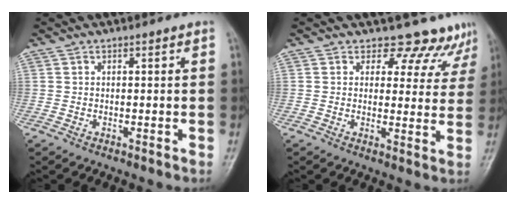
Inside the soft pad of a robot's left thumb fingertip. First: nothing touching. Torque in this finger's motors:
{"motor_torque": [-0.36, 0.03, -0.43, -0.36, 0.08]}